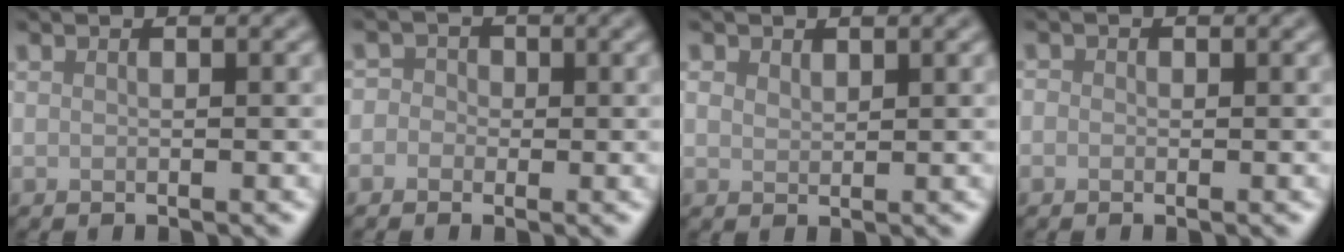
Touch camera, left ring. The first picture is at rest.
{"total": 2.7, "force": [-0.2, 2.6, 0.7], "torque": [0.019, 0.015, -0.034]}
{"total": 1.2, "force": [0.9, 0.7, 0.4], "torque": [-0.010, -0.001, 0.019]}
{"total": 0.7, "force": [0.0, 0.7, 0.2], "torque": [-0.002, -0.005, -0.003]}